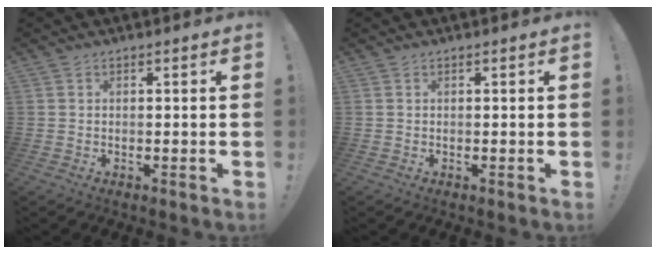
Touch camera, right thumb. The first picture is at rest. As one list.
[{"total": 0.0}]